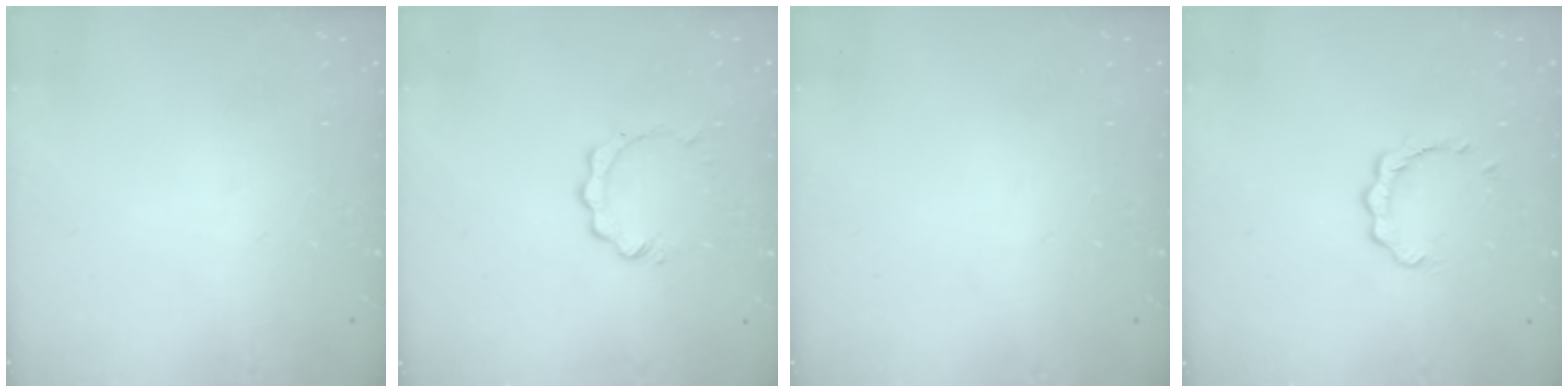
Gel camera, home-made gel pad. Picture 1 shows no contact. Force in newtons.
{"total": 2.0, "press": 2.0, "slide": 0.2}
{"total": 0.0}
{"total": 2.9, "press": 2.9, "slide": 0.4}